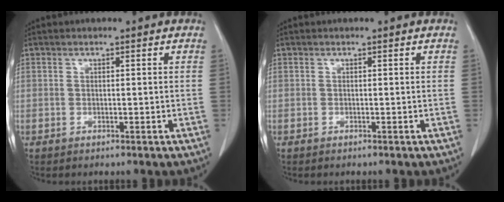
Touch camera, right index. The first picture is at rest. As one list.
[{"total": 0.0}]